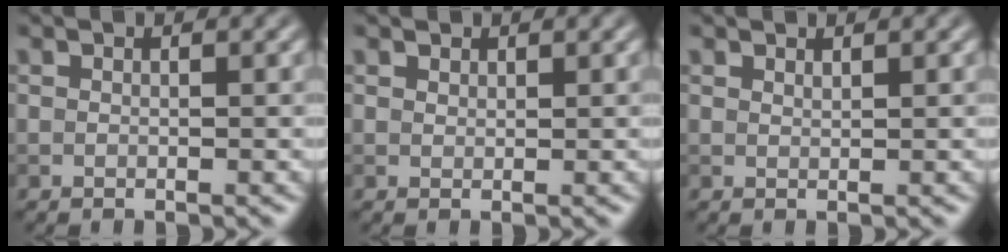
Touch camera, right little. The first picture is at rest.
{"total": 0.8, "force": [0.7, 0.4, 0.1], "torque": [0.000, -0.001, 0.011]}
{"total": 0.5, "force": [0.5, 0.0, 0.1], "torque": [0.001, -0.001, 0.012]}